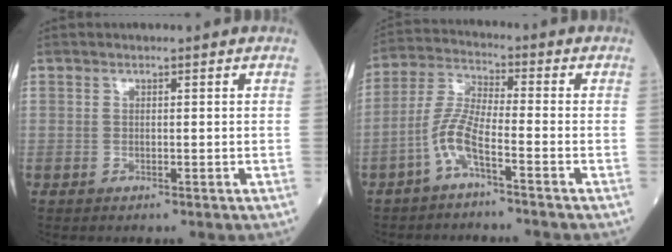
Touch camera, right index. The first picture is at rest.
{"total": 6.3, "force": [-3.4, 0.8, 5.3], "torque": [-0.121, 0.011, -0.071]}